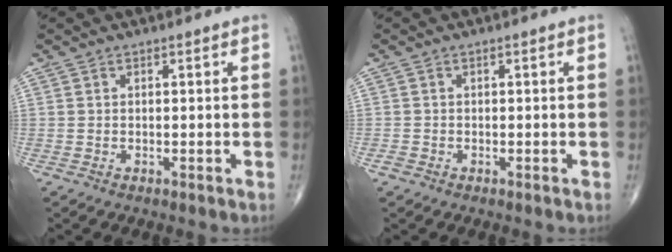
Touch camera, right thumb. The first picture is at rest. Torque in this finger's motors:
{"motor_torque": [-0.20, 0.02, -0.15, -0.07, -0.03]}